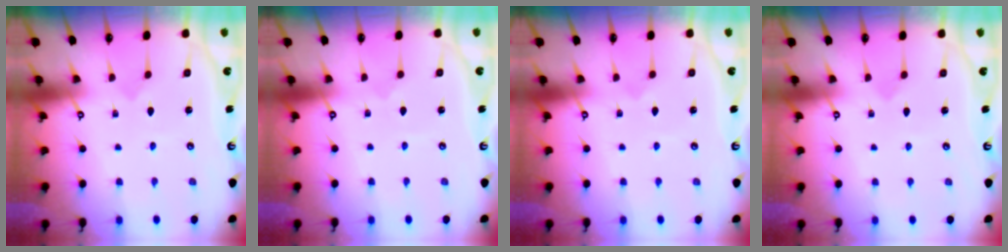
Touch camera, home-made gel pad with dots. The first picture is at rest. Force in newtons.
{"total": 0.8, "press": 0.8, "slide": 0.2}
{"total": 2.5, "press": 2.5, "slide": 0.0}
{"total": 2.3, "press": 2.3, "slide": 0.2}